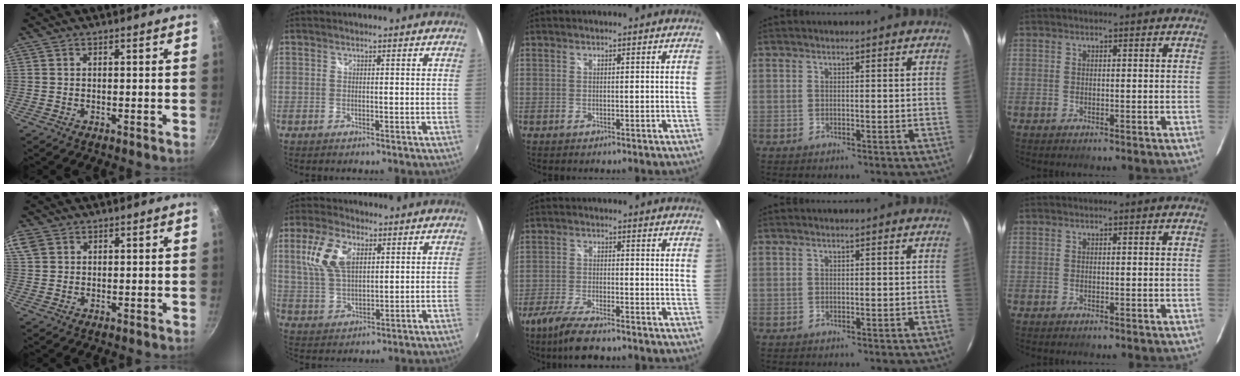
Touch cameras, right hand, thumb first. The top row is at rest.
{"thumb": {"total": 5.8, "force": [2.6, 4.3, 2.9], "torque": [-0.063, 0.015, 0.053]}, "index": {"total": 10.0, "force": [3.5, 5.4, 7.7], "torque": [-0.162, 0.015, 0.073]}, "middle": {"total": 9.5, "force": [-7.6, 2.0, 5.4], "torque": [-0.128, -0.031, -0.137]}}